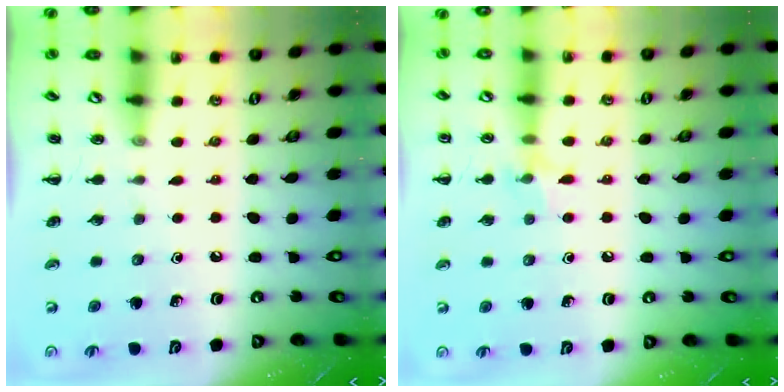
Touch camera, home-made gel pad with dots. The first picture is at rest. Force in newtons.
{"total": 6.5, "press": 6.2, "slide": 2.1}